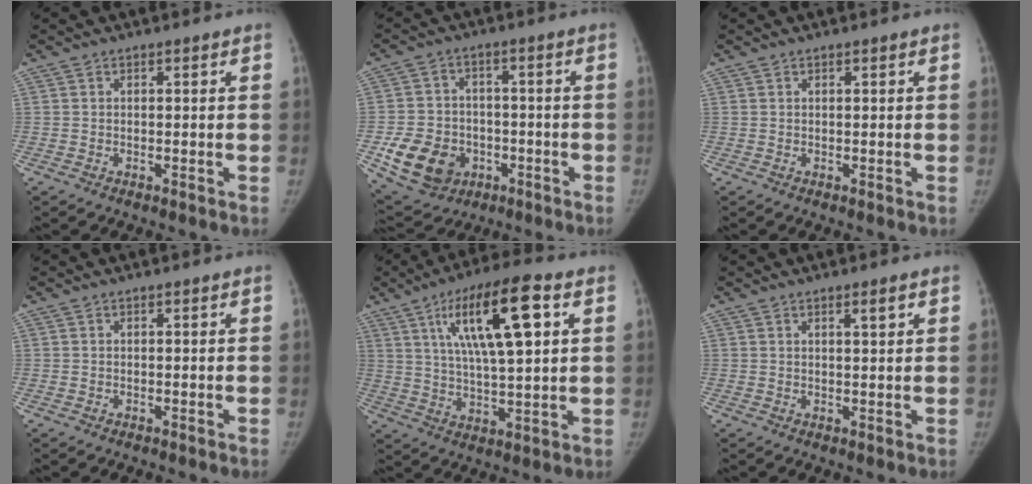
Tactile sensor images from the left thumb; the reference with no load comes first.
{"total": 13.3, "force": [-4.5, 10.6, 6.5], "torque": [-0.103, 0.015, -0.063]}
{"total": 0.0}
{"total": 0.0}
{"total": 17.0, "force": [6.2, 4.7, 15.2], "torque": [-0.250, -0.006, 0.101]}
{"total": 2.0, "force": [1.1, 0.3, 1.7], "torque": [-0.021, -0.005, 0.017]}